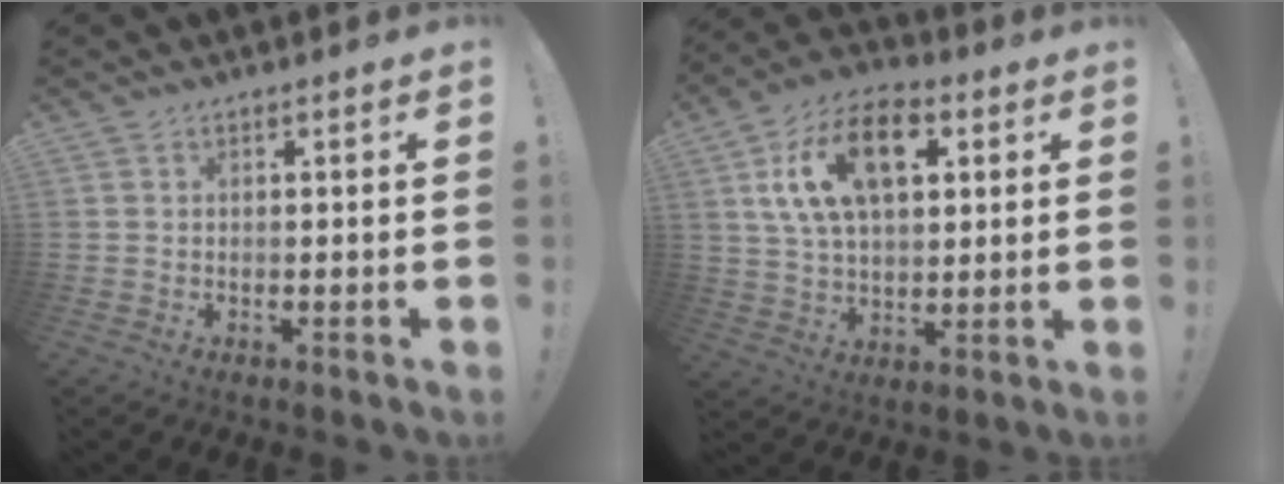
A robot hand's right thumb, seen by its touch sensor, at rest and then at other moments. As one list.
[{"total": 18.1, "force": [6.8, 10.6, 13.0], "torque": [-0.226, -0.011, 0.120]}]